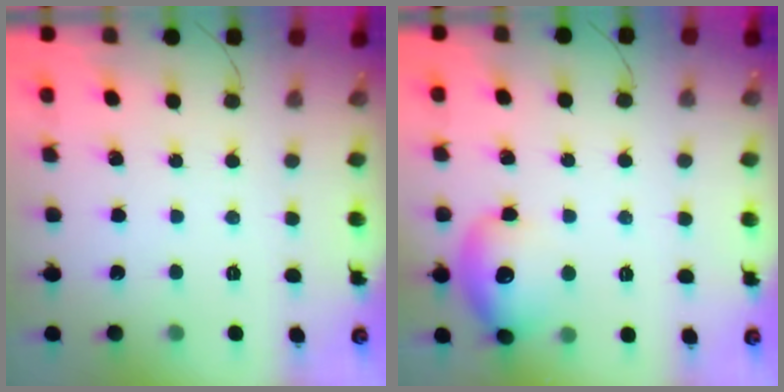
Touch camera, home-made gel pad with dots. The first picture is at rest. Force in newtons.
{"total": 13.4, "press": 12.5, "slide": 5.0}